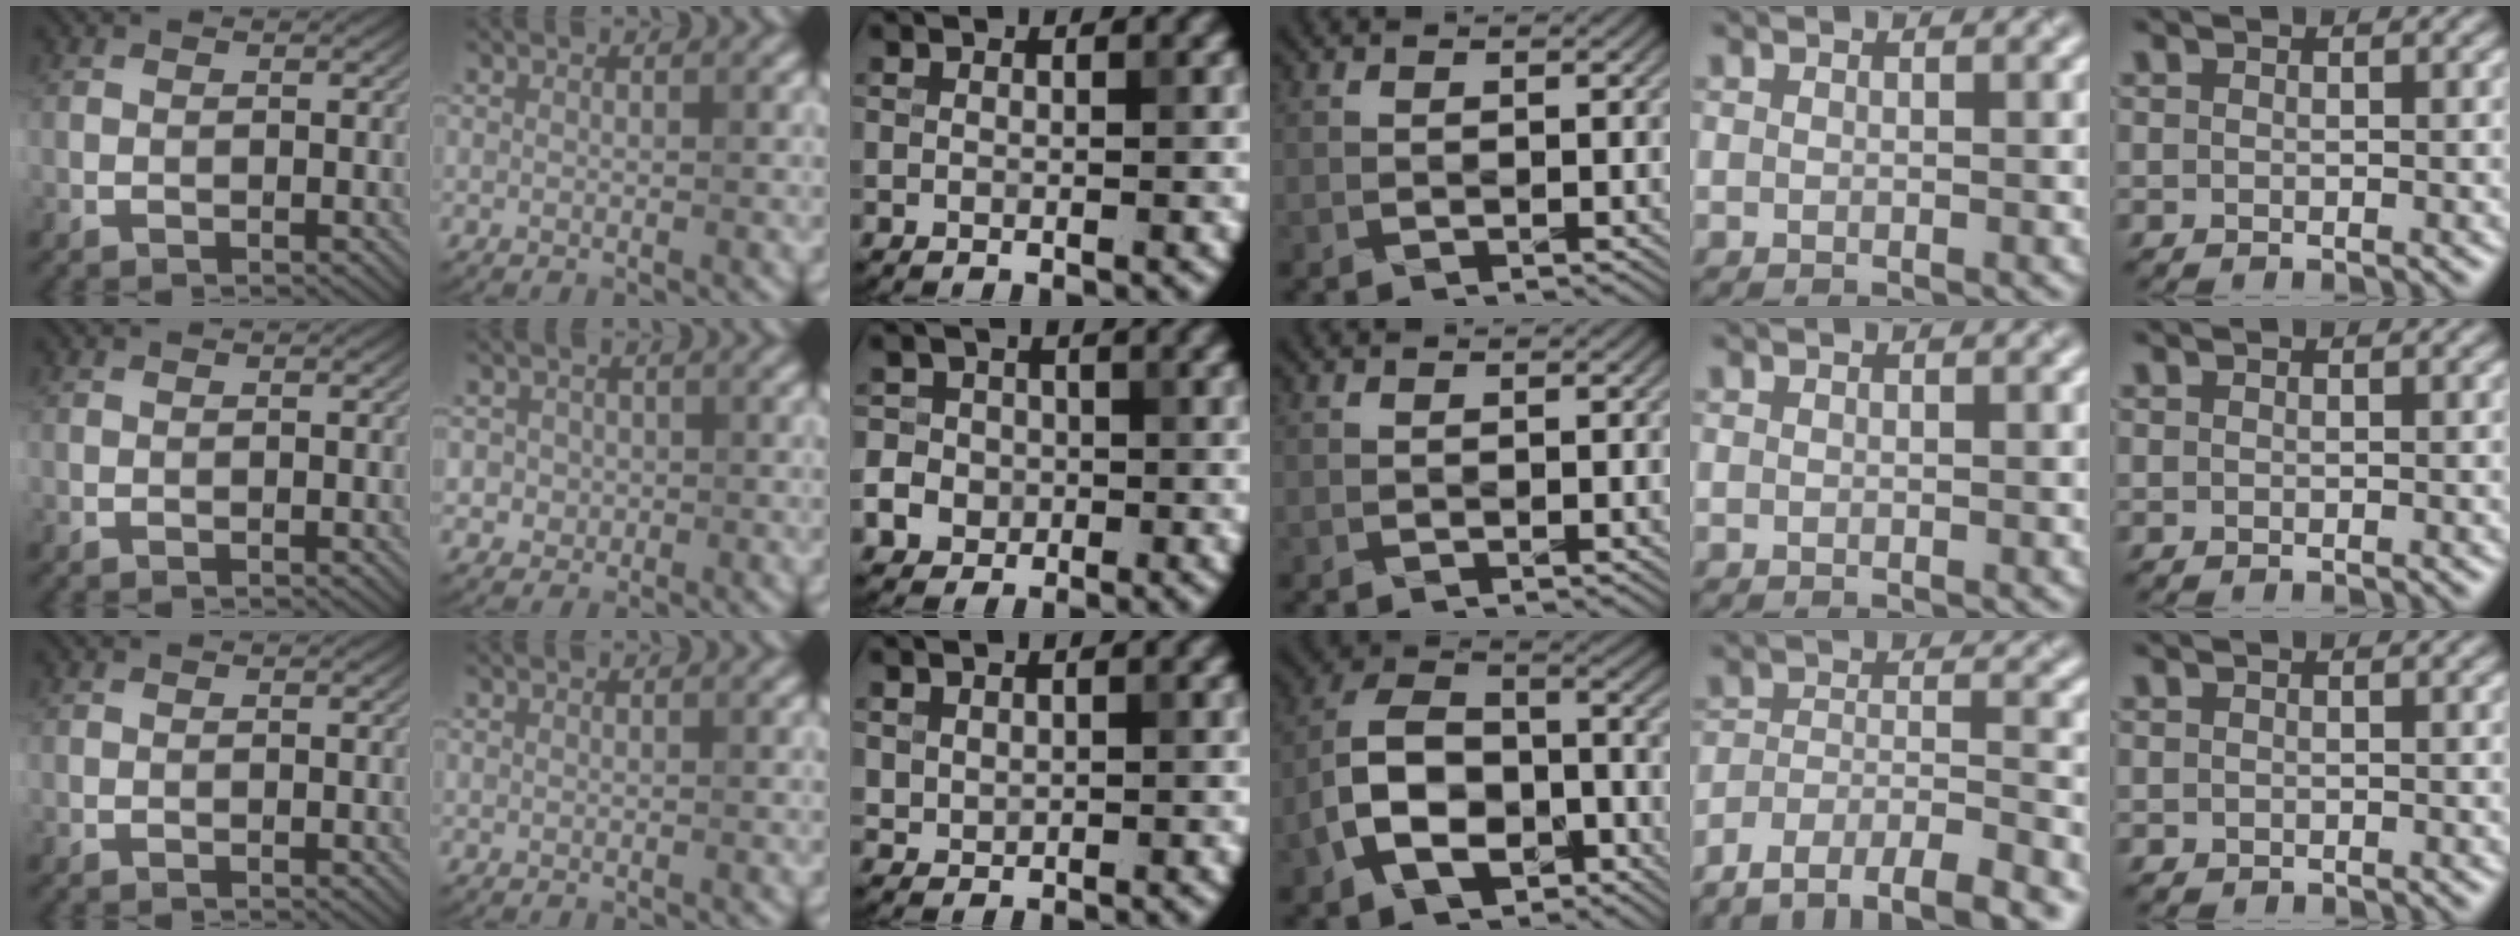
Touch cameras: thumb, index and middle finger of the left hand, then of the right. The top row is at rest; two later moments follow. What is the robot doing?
{"motion": "fold", "object": "cloth"}